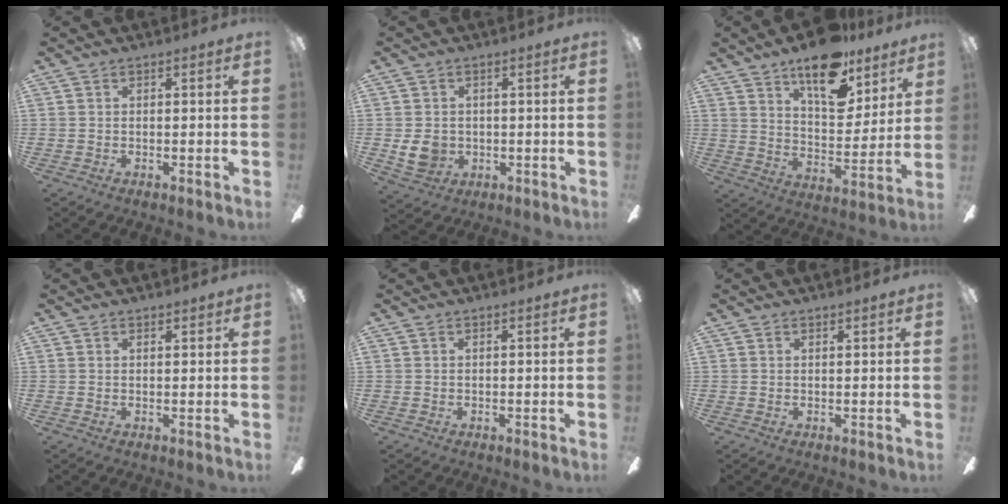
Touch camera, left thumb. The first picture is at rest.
{"total": 6.1, "force": [-0.1, 5.4, 2.8], "torque": [-0.061, 0.003, -0.002]}
{"total": 17.4, "force": [12.6, 7.8, 9.2], "torque": [-0.136, -0.076, 0.218]}
{"total": 1.1, "force": [0.9, 0.4, 0.2], "torque": [0.003, -0.003, 0.016]}
{"total": 0.0}
{"total": 0.6, "force": [0.6, 0.2, 0.1], "torque": [0.004, -0.003, 0.009]}